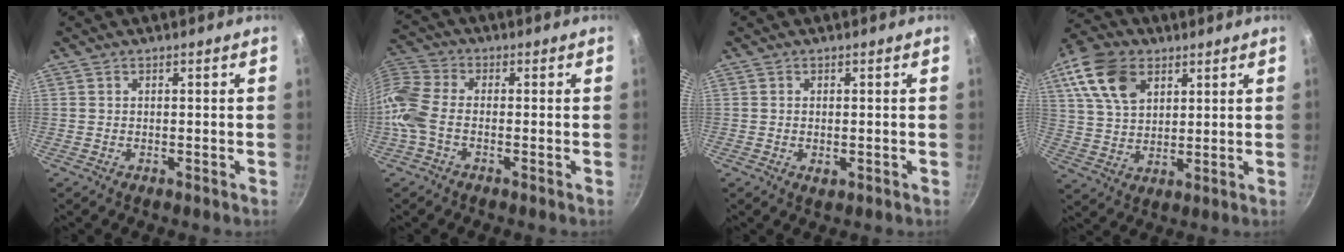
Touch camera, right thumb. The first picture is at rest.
{"total": 9.5, "force": [-2.5, 5.8, 7.0], "torque": [-0.158, 0.026, -0.076]}
{"total": 1.6, "force": [-0.2, 0.9, 1.2], "torque": [-0.020, -0.002, -0.002]}
{"total": 13.0, "force": [5.7, 8.5, 8.0], "torque": [-0.135, -0.007, 0.106]}